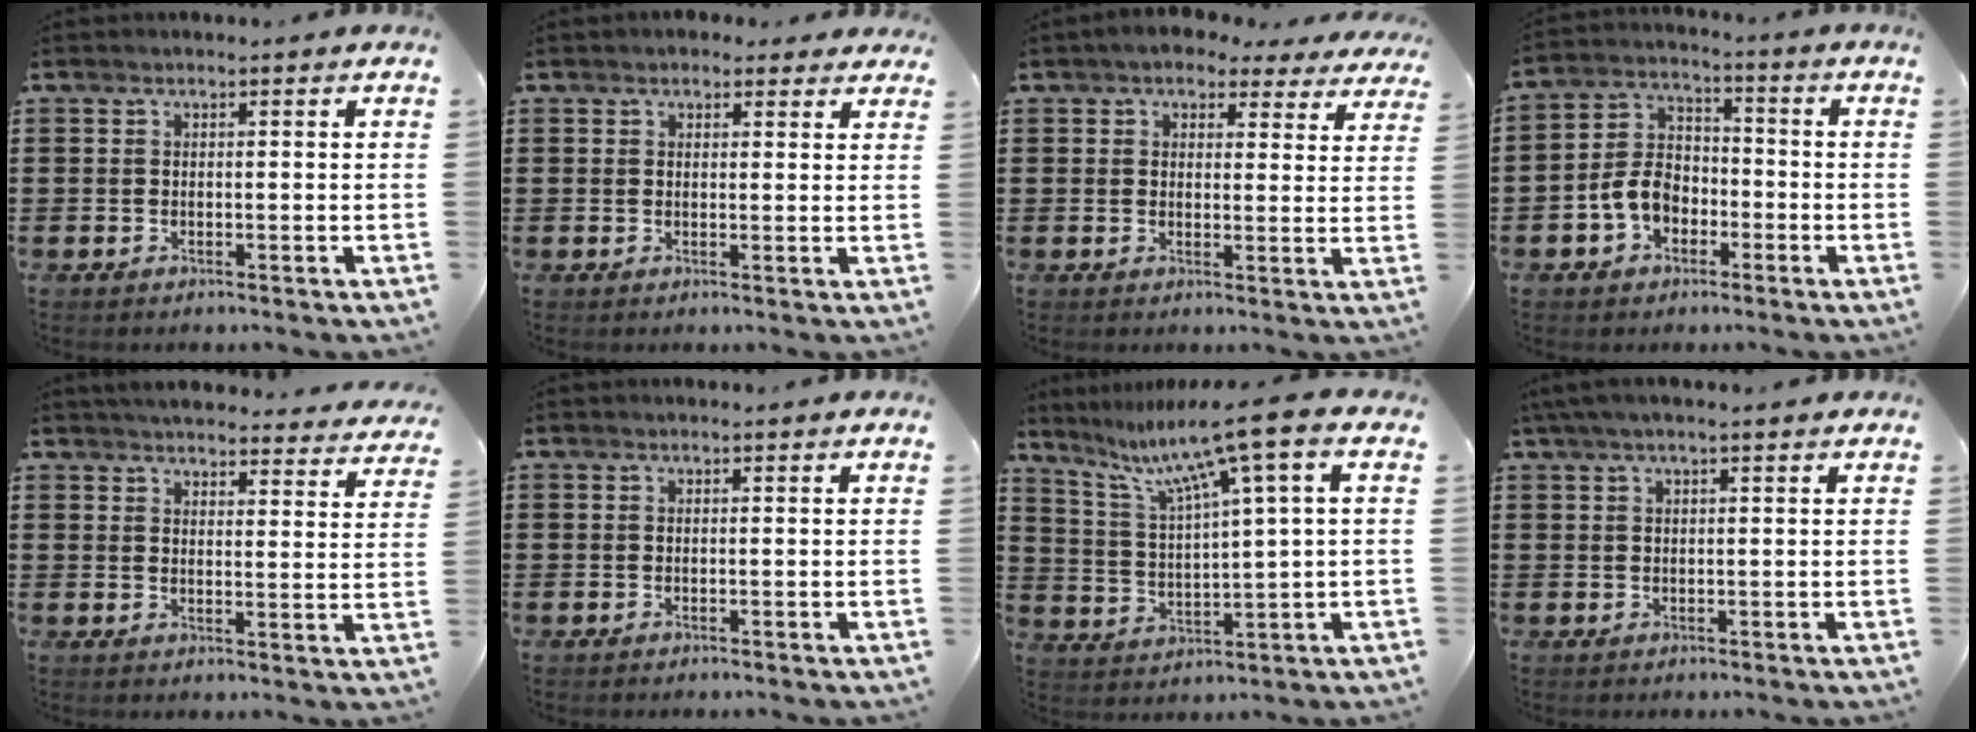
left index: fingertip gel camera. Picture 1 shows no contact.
{"total": 2.2, "force": [1.8, 1.1, 0.4], "torque": [-0.004, 0.004, 0.032]}
{"total": 4.0, "force": [3.5, 1.5, 1.2], "torque": [-0.029, -0.010, 0.061]}
{"total": 6.5, "force": [-2.8, 4.7, 3.6], "torque": [-0.094, 0.011, -0.061]}
{"total": 4.2, "force": [4.2, 0.2, 0.7], "torque": [-0.024, -0.026, 0.071]}
{"total": 0.0}
{"total": 9.8, "force": [6.2, -0.2, 7.6], "torque": [-0.166, -0.028, 0.097]}
{"total": 2.1, "force": [1.2, 0.2, 1.7], "torque": [-0.034, 0.001, 0.021]}